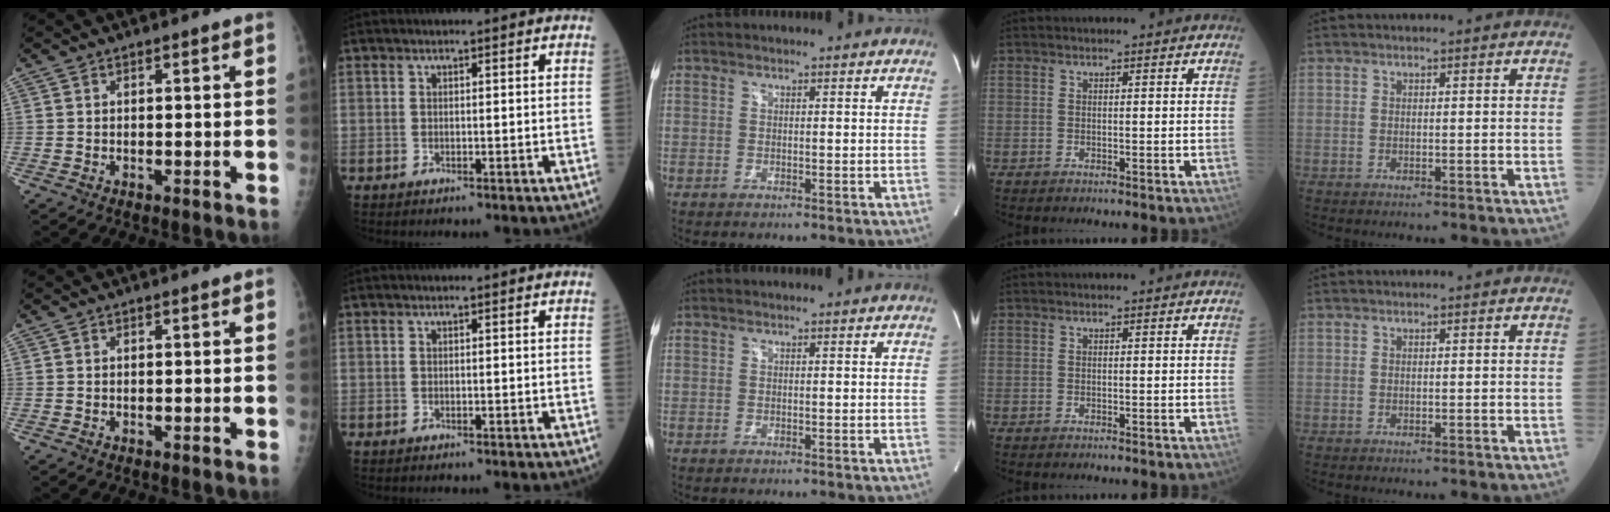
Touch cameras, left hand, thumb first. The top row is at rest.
{}